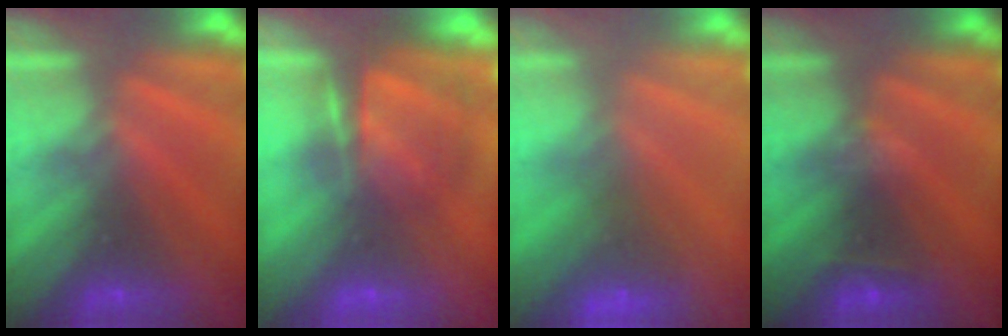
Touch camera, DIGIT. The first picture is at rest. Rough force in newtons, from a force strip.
{"total": 7.1}
{"total": 6.8}
{"total": 2.7}